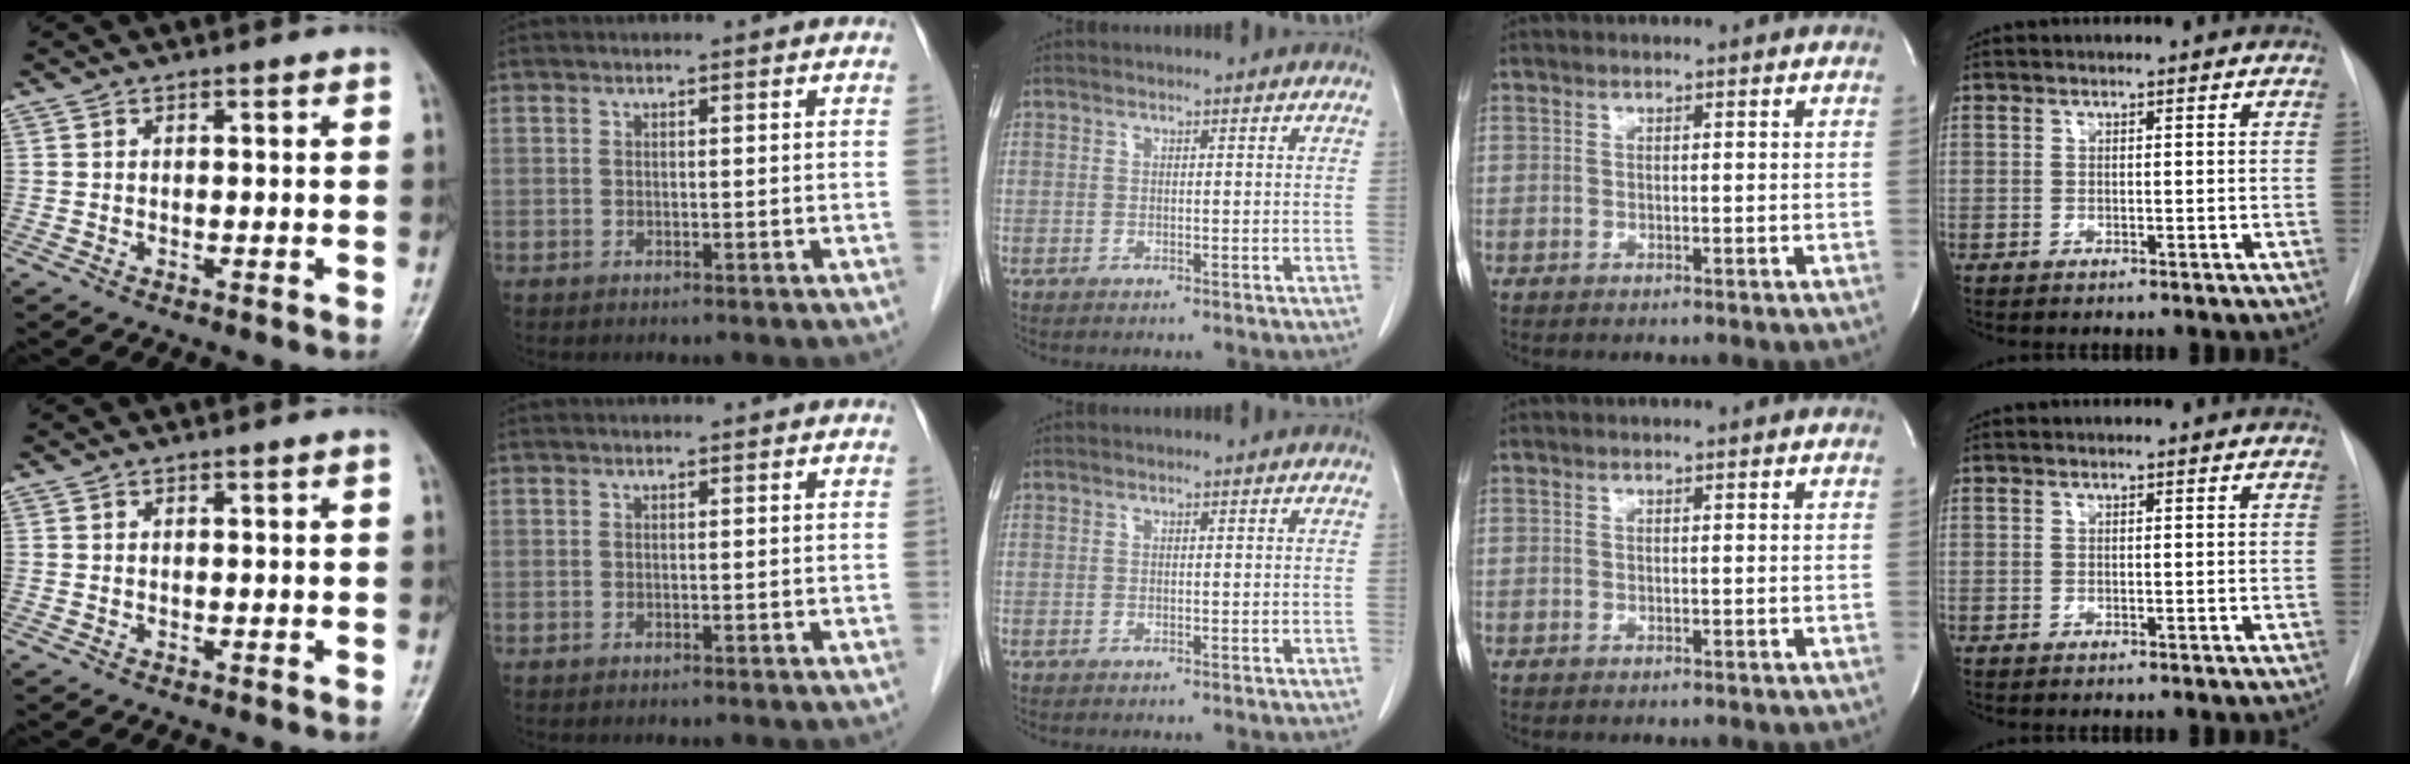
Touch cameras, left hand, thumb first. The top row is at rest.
{}